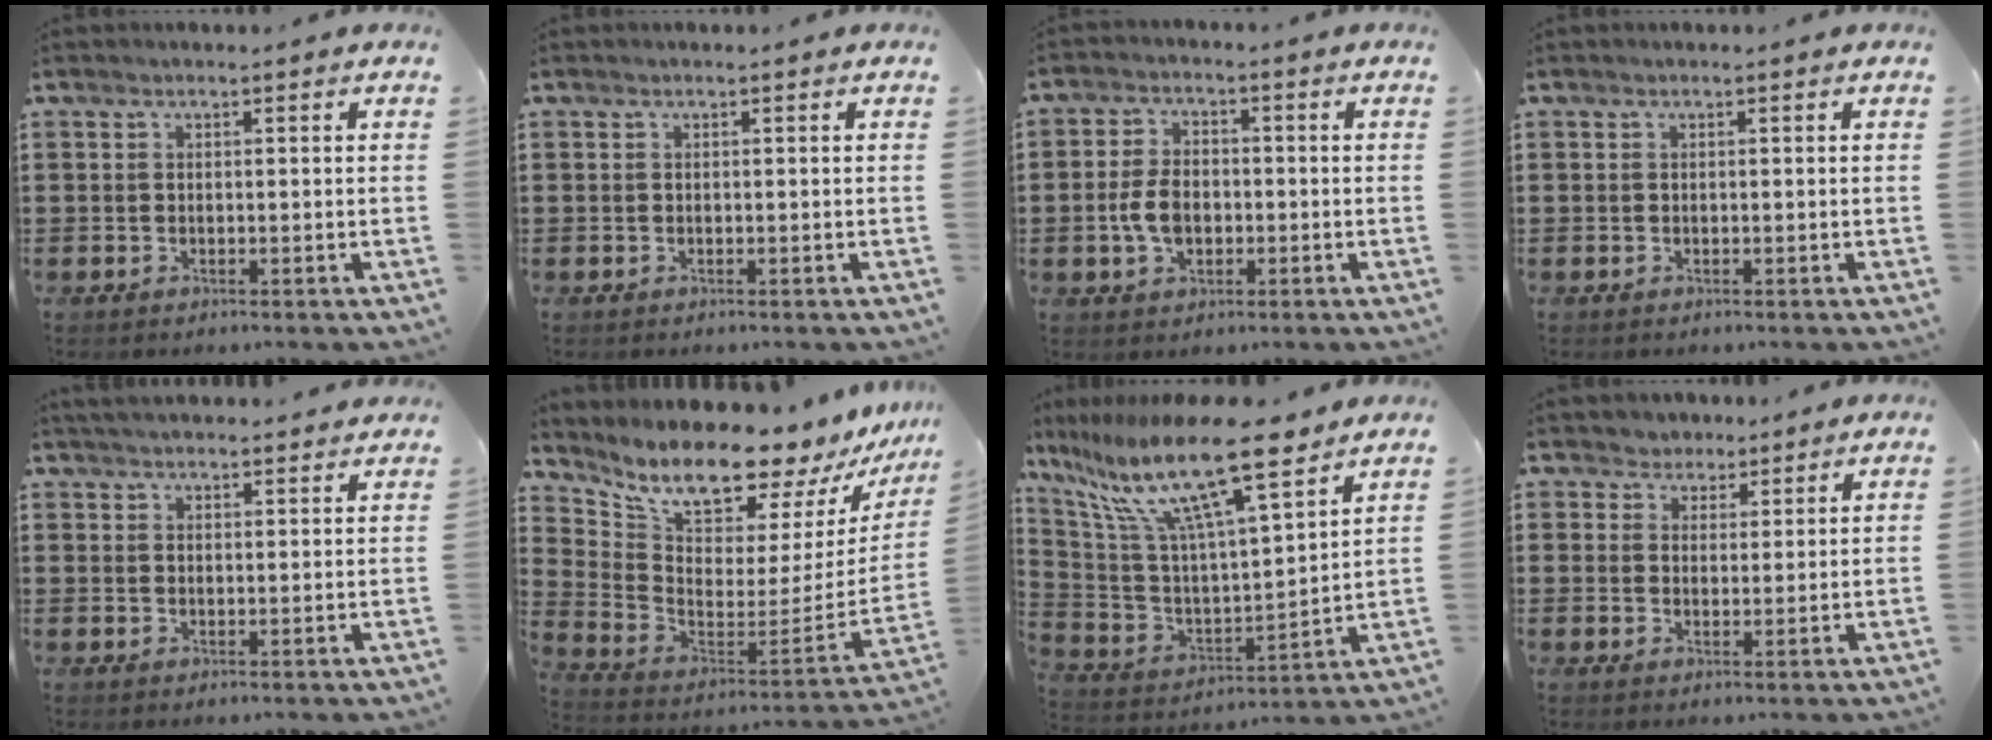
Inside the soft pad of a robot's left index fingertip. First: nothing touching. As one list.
[{"total": 0.0}, {"total": 5.4, "force": [-1.0, 3.4, 4.1], "torque": [-0.103, -0.001, -0.025]}, {"total": 0.0}, {"total": 2.6, "force": [2.6, -0.1, 0.1], "torque": [-0.009, -0.002, 0.050]}, {"total": 10.7, "force": [9.8, 2.1, 3.9], "torque": [-0.099, -0.092, 0.162]}, {"total": 14.8, "force": [10.2, 2.6, 10.4], "torque": [-0.227, -0.061, 0.170]}, {"total": 3.2, "force": [2.5, 2.0, -0.3], "torque": [-0.010, 0.008, 0.045]}]